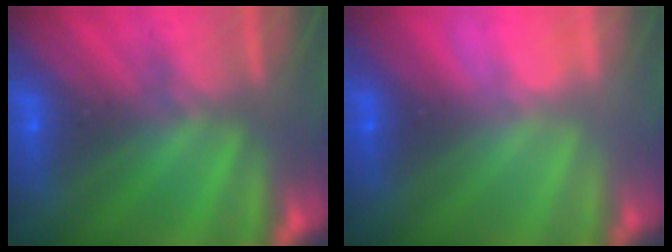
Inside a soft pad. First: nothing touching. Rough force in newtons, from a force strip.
{"total": 2.9}